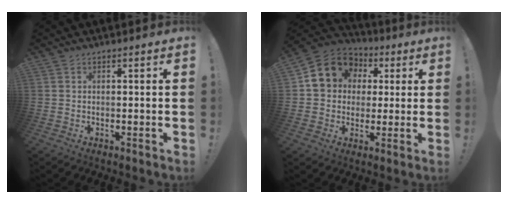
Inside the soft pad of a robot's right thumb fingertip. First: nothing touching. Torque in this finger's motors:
{"motor_torque": [1.31, 1.31, 0.04, 0.03, 0.13]}